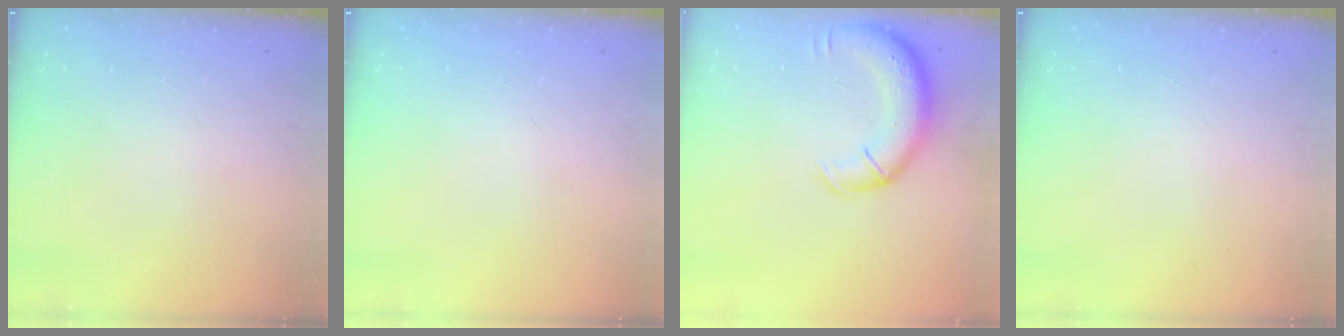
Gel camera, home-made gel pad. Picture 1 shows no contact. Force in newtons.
{"total": 0.0}
{"total": 13.4, "press": 12.9, "slide": 3.5}
{"total": 0.0}